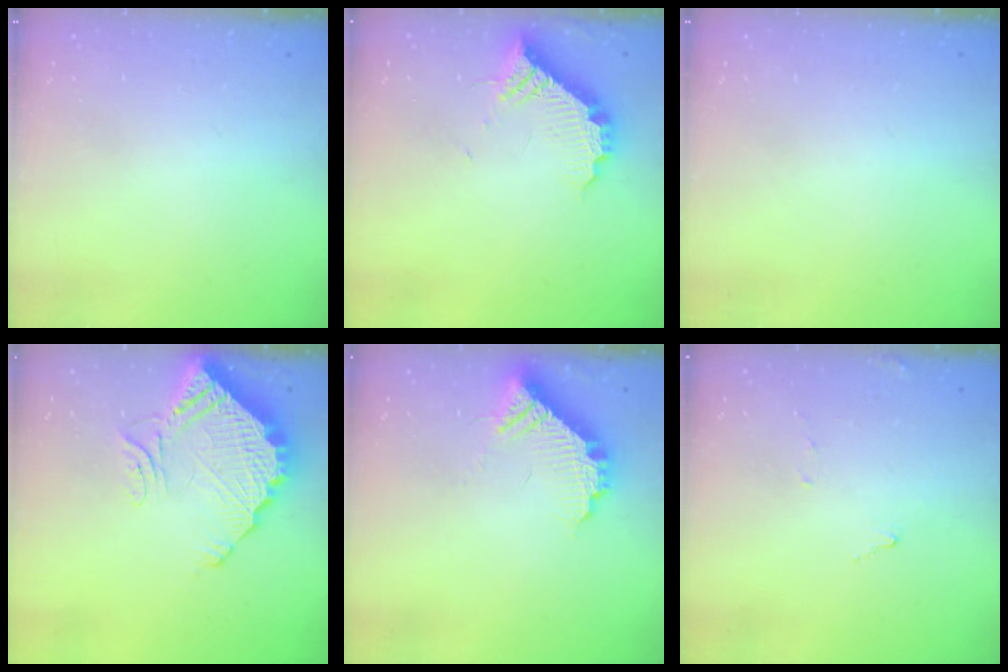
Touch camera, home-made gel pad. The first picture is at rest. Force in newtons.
{"total": 11.4, "press": 11.4, "slide": 0.7}
{"total": 0.0}
{"total": 13.8, "press": 13.8, "slide": 1.1}
{"total": 10.3, "press": 10.3, "slide": 0.8}
{"total": 7.6, "press": 7.6, "slide": 0.4}